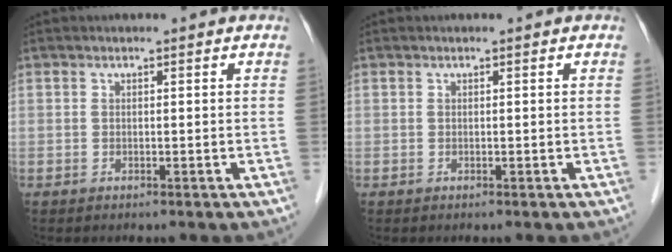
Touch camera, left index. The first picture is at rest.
{"total": 0.0}